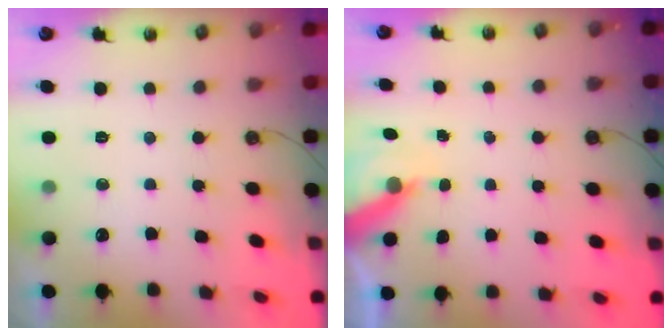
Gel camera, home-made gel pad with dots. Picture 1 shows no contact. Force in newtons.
{"total": 6.5, "press": 6.4, "slide": 0.7}